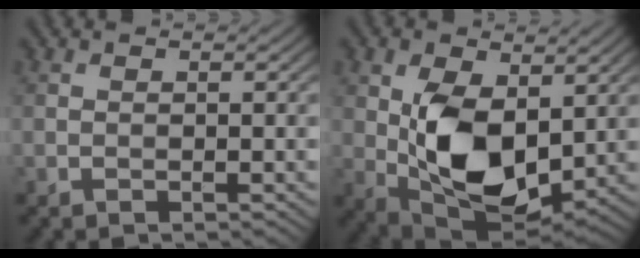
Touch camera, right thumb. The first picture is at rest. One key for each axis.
{"total": 11.8, "fx": 0.7, "fy": 7.3, "fz": 9.3, "tx": -0.195, "ty": -0.014, "tz": 0.020}